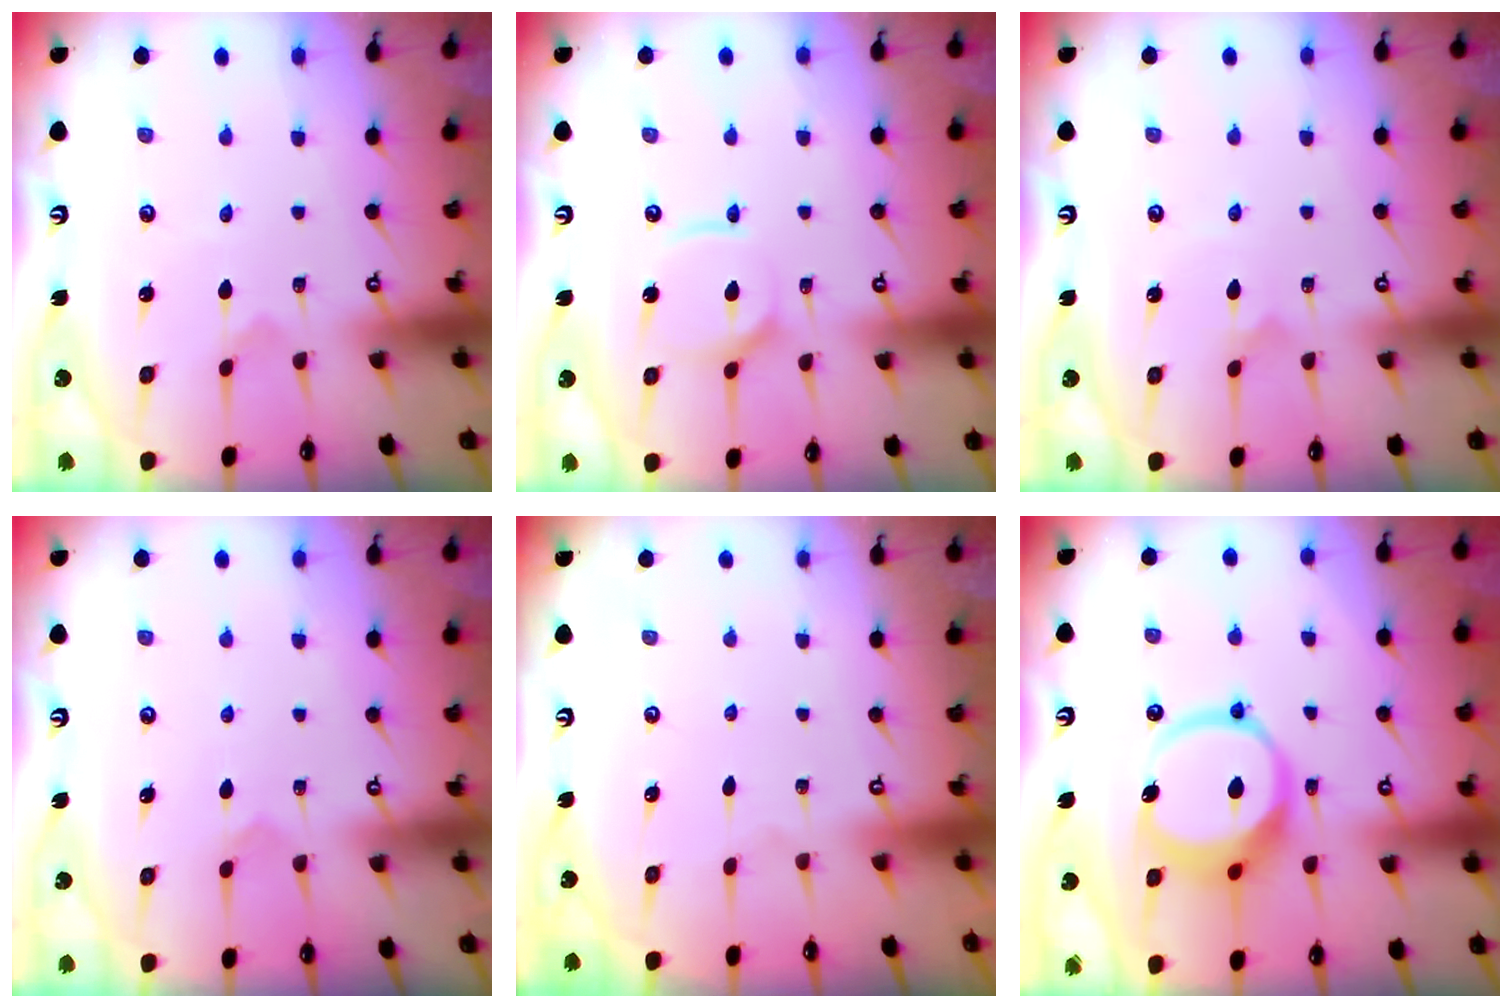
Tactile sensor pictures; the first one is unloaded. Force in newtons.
{"total": 8.9, "press": 8.9, "slide": 0.9}
{"total": 1.8, "press": 1.8, "slide": 0.1}
{"total": 3.1, "press": 3.0, "slide": 0.3}
{"total": 0.0}
{"total": 13.0, "press": 12.9, "slide": 1.9}